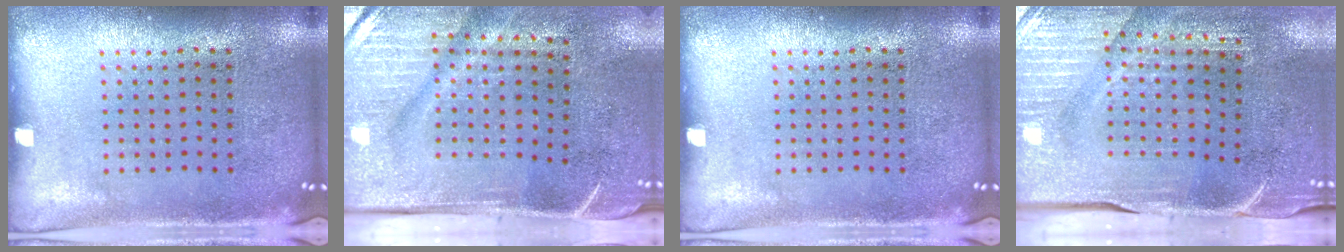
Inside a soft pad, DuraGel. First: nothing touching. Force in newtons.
{"total": 4.8, "press": 3.9, "slide": 2.8}
{"total": 0.0}
{"total": 4.5, "press": 3.9, "slide": 2.3}